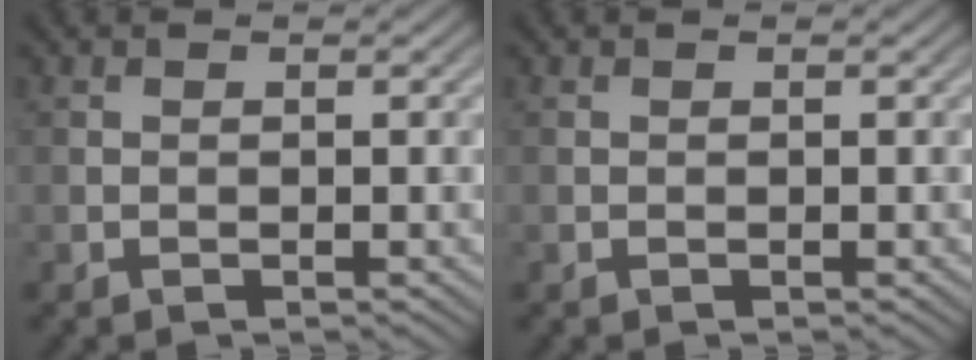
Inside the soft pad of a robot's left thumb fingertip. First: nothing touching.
{"total": 0.0}